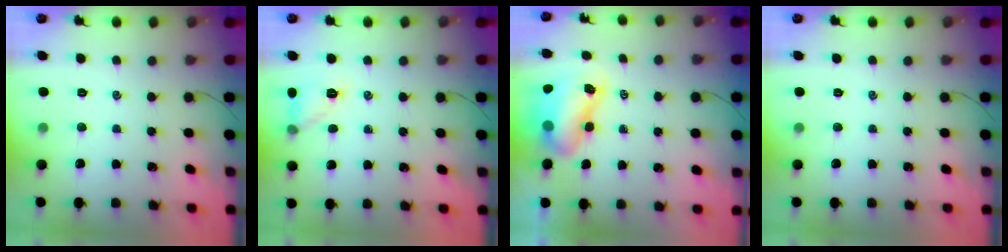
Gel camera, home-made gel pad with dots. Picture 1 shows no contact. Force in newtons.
{"total": 7.5, "press": 7.4, "slide": 1.4}
{"total": 9.9, "press": 9.5, "slide": 2.7}
{"total": 0.0}